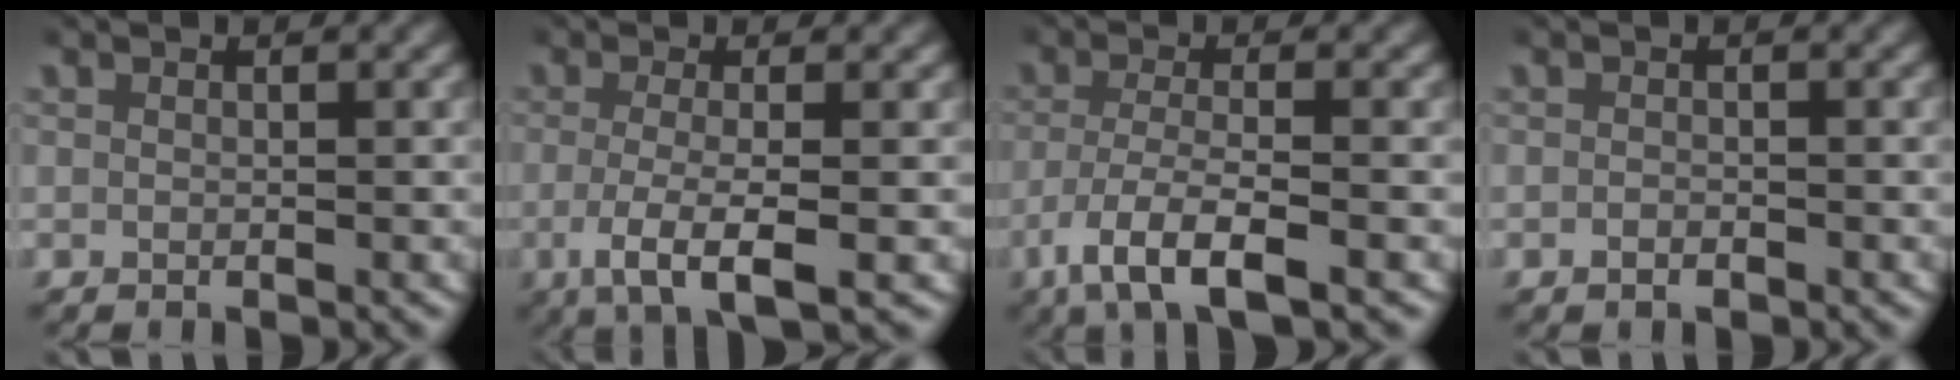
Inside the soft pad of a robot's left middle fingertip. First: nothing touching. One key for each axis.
{"total": 4.9, "fx": -1.6, "fy": 1.3, "fz": 4.4, "tx": -0.095, "ty": -0.019, "tz": -0.018}
{"total": 4.9, "fx": -2.5, "fy": 1.6, "fz": 4.0, "tx": -0.086, "ty": -0.016, "tz": -0.035}
{"total": 0.8, "fx": -0.6, "fy": 0.3, "fz": 0.3, "tx": -0.008, "ty": -0.004, "tz": -0.009}